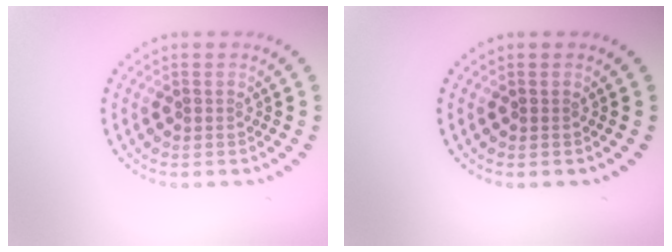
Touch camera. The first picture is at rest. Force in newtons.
{"total": 0.0}